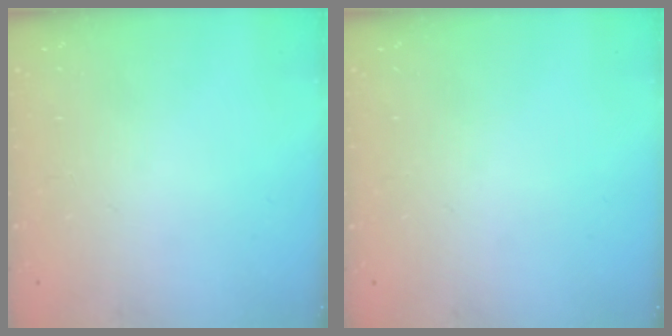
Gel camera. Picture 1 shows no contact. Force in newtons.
{"total": 0.0}